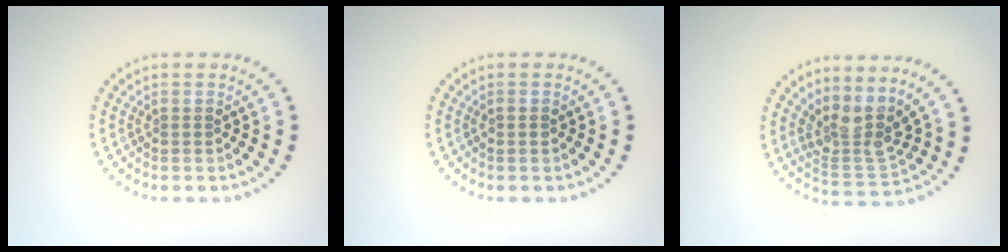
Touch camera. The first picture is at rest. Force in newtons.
{"total": 0.7, "press": 0.7, "slide": 0.2}
{"total": 3.8, "press": 2.8, "slide": 2.5}